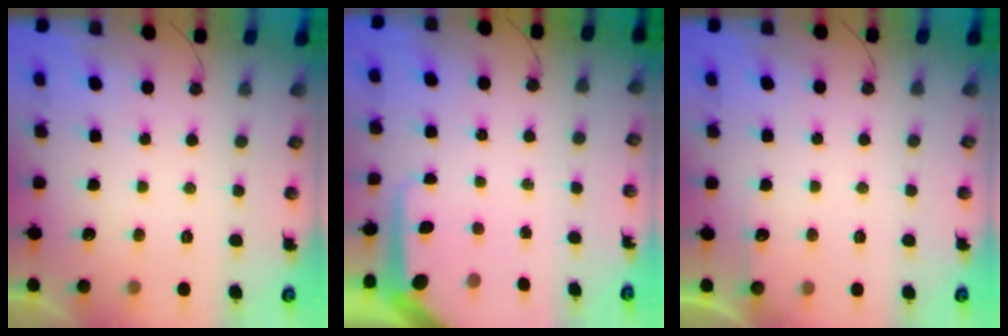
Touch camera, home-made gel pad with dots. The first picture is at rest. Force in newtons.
{"total": 8.1, "press": 8.1, "slide": 0.8}
{"total": 2.9, "press": 2.9, "slide": 0.3}